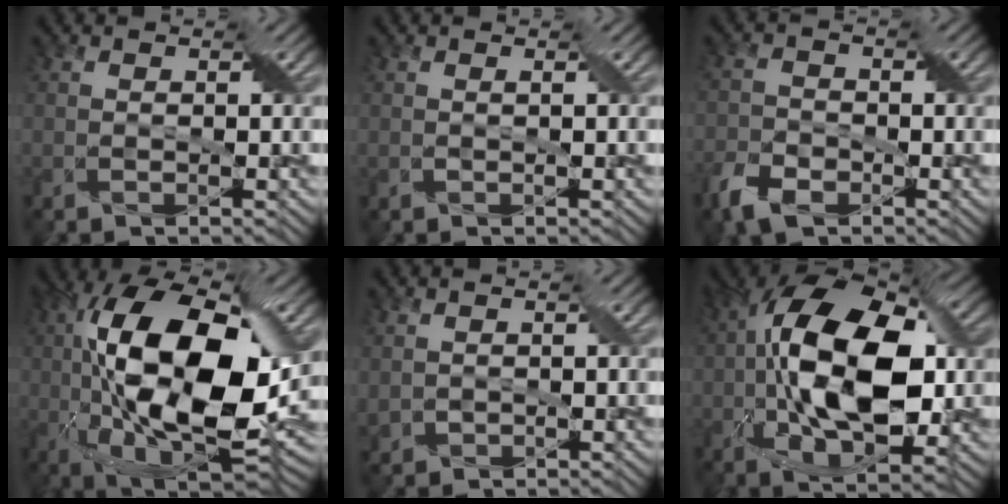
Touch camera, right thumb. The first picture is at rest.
{"total": 0.0}
{"total": 4.9, "force": [-3.1, 2.7, 2.6], "torque": [-0.062, -0.004, -0.069]}
{"total": 20.5, "force": [1.2, 9.9, 17.9], "torque": [-0.326, 0.009, 0.005]}
{"total": 1.5, "force": [0.3, 1.3, 0.7], "torque": [-0.027, -0.002, 0.009]}
{"total": 16.9, "force": [-0.2, 8.6, 14.5], "torque": [-0.263, 0.015, -0.011]}